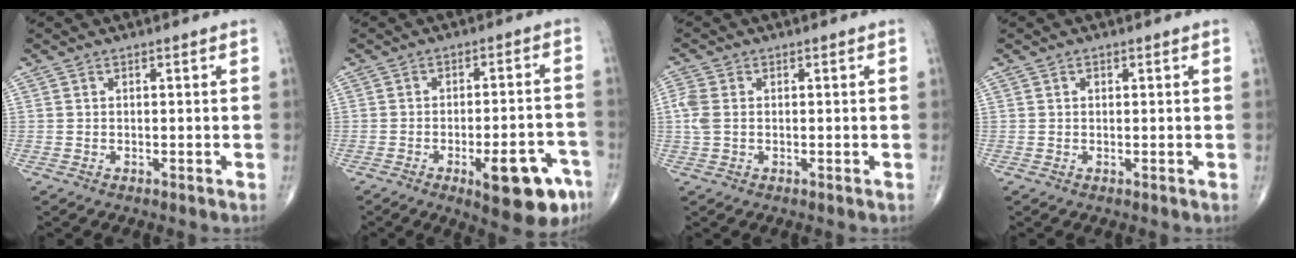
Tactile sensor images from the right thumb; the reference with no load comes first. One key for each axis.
{"total": 13.1, "fx": -6.4, "fy": 4.3, "fz": 10.5, "tx": -0.119, "ty": 0.029, "tz": -0.077}
{"total": 3.5, "fx": 0.1, "fy": 2.3, "fz": 2.6, "tx": -0.085, "ty": 0.004, "tz": 0.000}
{"total": 0.7, "fx": 0.2, "fy": 0.5, "fz": 0.3, "tx": -0.002, "ty": -0.001, "tz": 0.004}